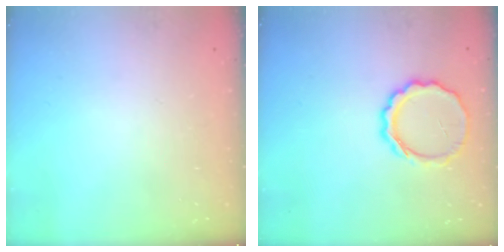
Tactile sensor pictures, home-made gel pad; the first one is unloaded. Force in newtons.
{"total": 9.4, "press": 9.1, "slide": 2.1}